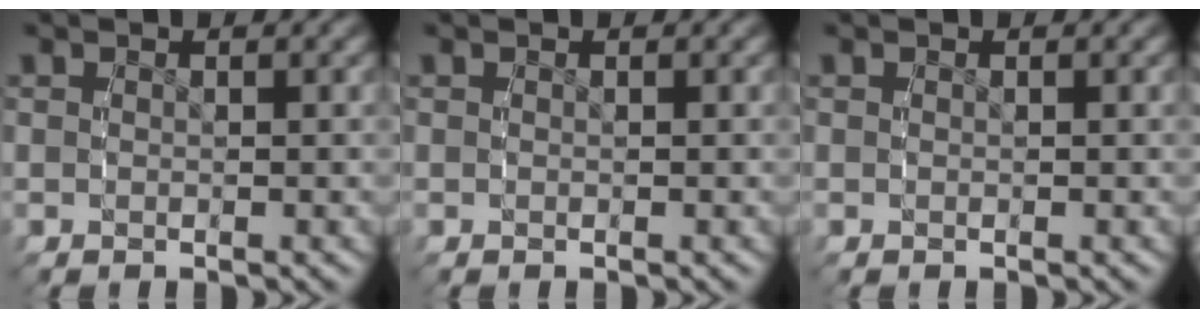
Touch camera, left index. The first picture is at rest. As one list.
[{"total": 0.0}, {"total": 0.0}]